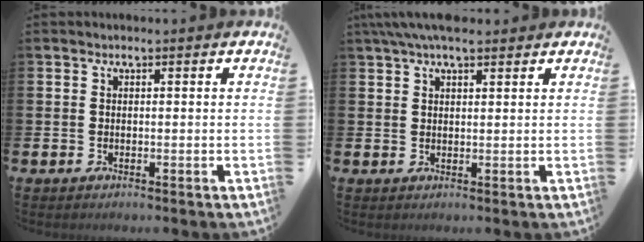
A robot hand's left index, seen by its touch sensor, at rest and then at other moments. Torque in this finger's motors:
{"motor_torque": [0.59, -1.00, 1.06, 0.21]}